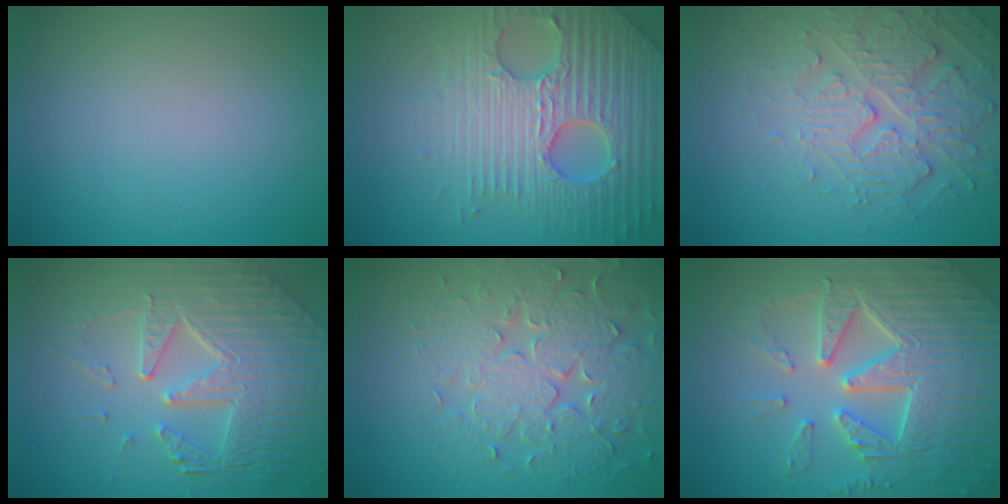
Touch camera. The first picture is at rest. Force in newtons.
{"total": 7.1, "press": 6.8, "slide": 1.8}
{"total": 4.9, "press": 3.8, "slide": 3.0}
{"total": 8.6, "press": 5.9, "slide": 6.3}
{"total": 6.5, "press": 5.5, "slide": 3.5}
{"total": 7.7, "press": 7.6, "slide": 1.5}